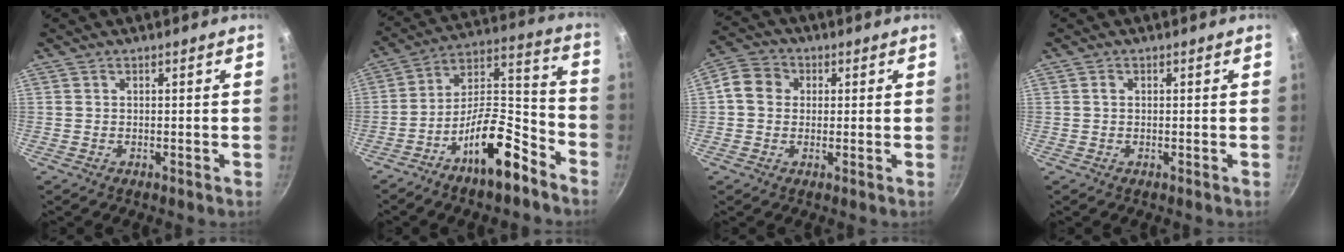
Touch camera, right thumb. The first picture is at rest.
{"total": 16.4, "force": [-10.0, 5.9, 11.6], "torque": [-0.168, 0.097, -0.174]}
{"total": 6.4, "force": [0.8, 5.6, 3.0], "torque": [-0.034, 0.009, -0.004]}
{"total": 0.7, "force": [0.1, 0.6, 0.4], "torque": [-0.007, 0.004, 0.002]}